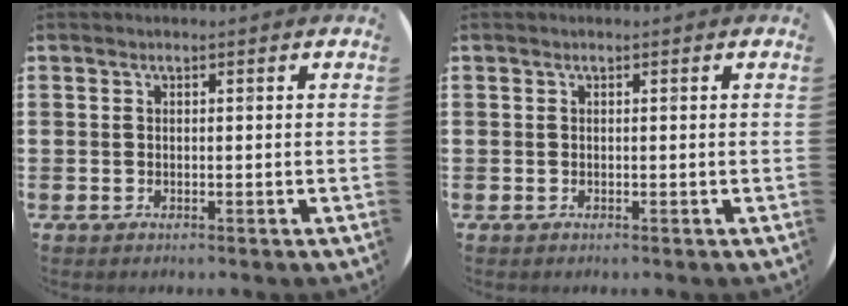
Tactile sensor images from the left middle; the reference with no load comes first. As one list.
[{"total": 0.0}]